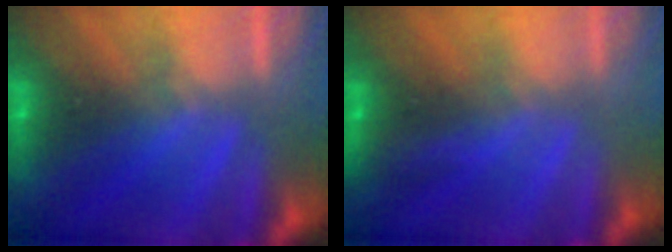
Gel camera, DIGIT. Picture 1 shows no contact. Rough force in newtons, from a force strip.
{"total": 2.9}